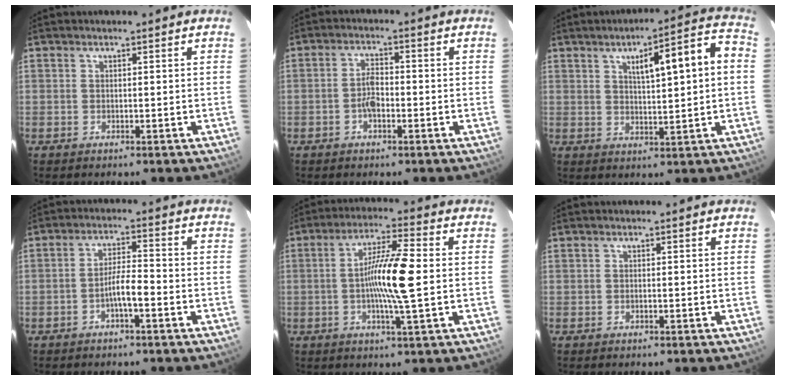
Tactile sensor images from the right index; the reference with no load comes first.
{"total": 3.4, "force": [-1.1, 1.4, 2.9], "torque": [-0.059, 0.006, -0.023]}
{"total": 10.6, "force": [2.2, 1.6, 10.2], "torque": [-0.143, 0.029, 0.033]}
{"total": 4.3, "force": [-1.9, 0.6, 3.8], "torque": [-0.068, 0.011, -0.033]}
{"total": 10.4, "force": [-0.4, 0.1, 10.4], "torque": [-0.190, 0.002, -0.015]}
{"total": 0.0}